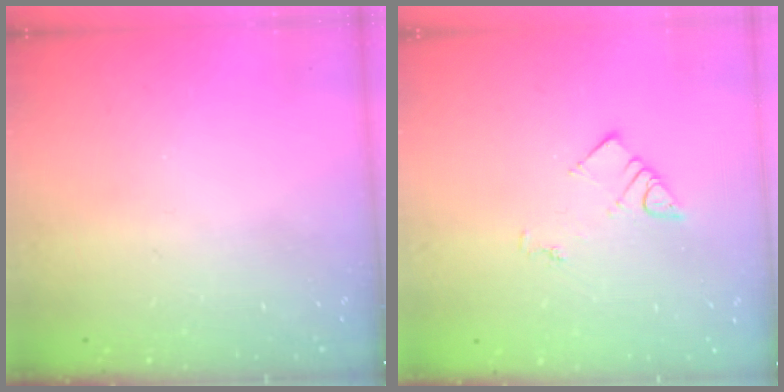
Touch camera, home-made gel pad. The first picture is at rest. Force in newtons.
{"total": 3.5, "press": 3.5, "slide": 0.4}